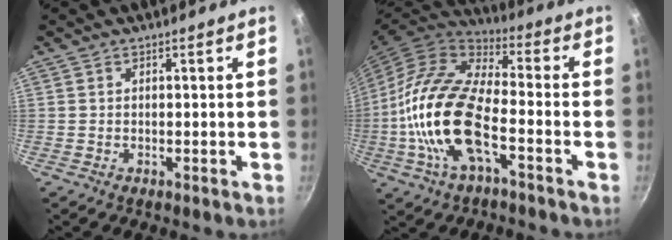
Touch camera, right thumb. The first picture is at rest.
{"total": 19.1, "force": [-5.1, 8.3, 16.4], "torque": [-0.335, 0.031, -0.098]}